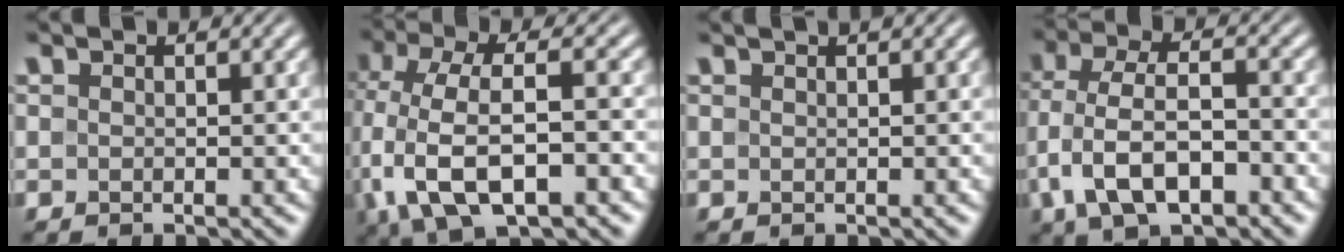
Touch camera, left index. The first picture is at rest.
{"total": 10.1, "force": [-2.9, 4.5, 8.6], "torque": [-0.179, 0.003, -0.057]}
{"total": 0.9, "force": [0.5, 0.0, 0.8], "torque": [-0.012, 0.004, 0.004]}
{"total": 7.8, "force": [-2.8, 4.2, 6.0], "torque": [-0.124, 0.008, -0.059]}